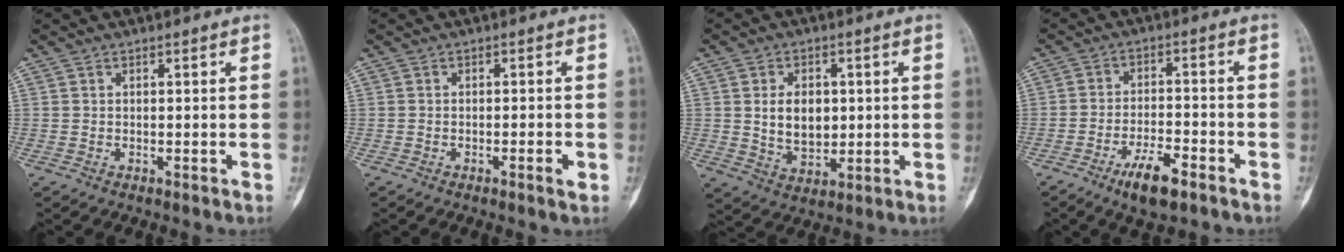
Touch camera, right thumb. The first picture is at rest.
{"total": 1.9, "force": [-0.8, 0.2, 1.7], "torque": [-0.027, 0.000, -0.013]}
{"total": 8.4, "force": [1.1, 5.8, 5.9], "torque": [-0.070, -0.012, 0.026]}
{"total": 7.9, "force": [-5.0, 2.6, 5.6], "torque": [-0.098, 0.022, -0.082]}